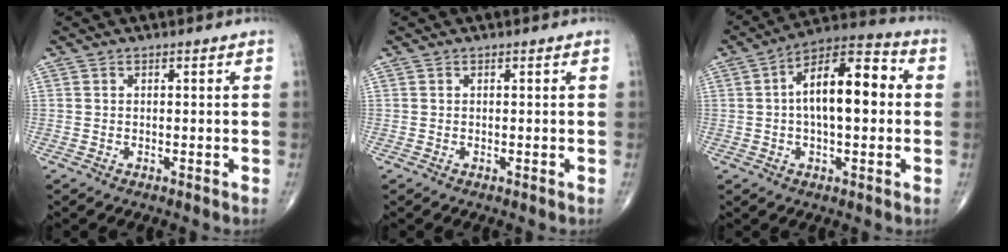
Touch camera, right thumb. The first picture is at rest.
{"total": 0.0}
{"total": 15.2, "force": [1.3, 7.0, 13.5], "torque": [-0.204, 0.034, 0.010]}